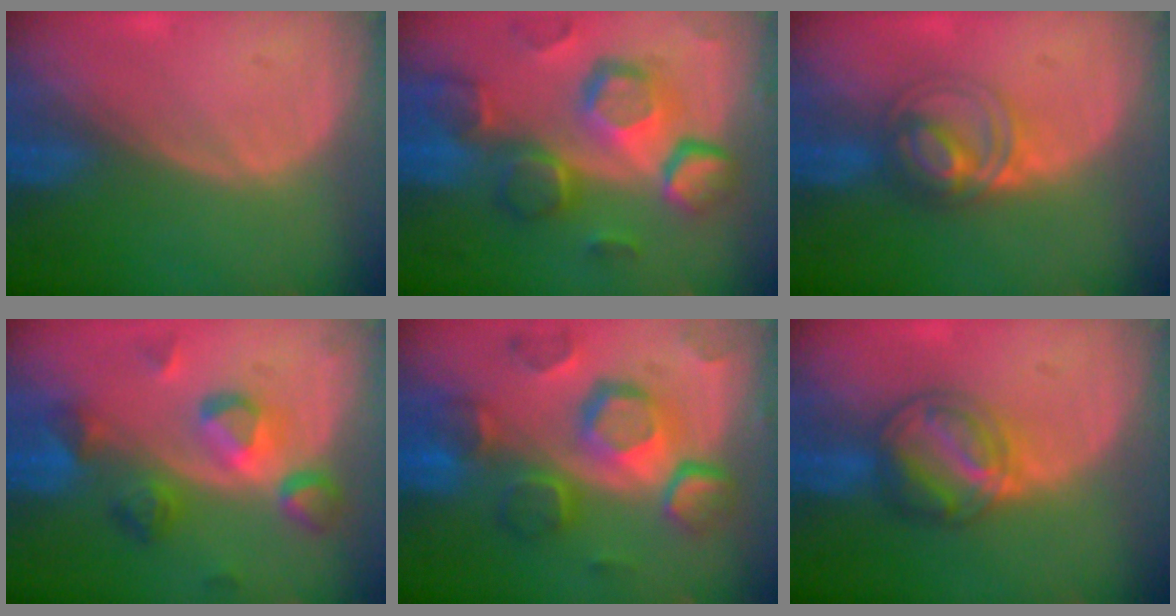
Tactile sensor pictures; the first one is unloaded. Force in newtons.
{"total": 12.5, "press": 10.9, "slide": 6.1}
{"total": 5.9, "press": 5.4, "slide": 2.2}
{"total": 7.6, "press": 7.6, "slide": 0.6}
{"total": 12.3, "press": 10.6, "slide": 6.2}
{"total": 6.2, "press": 6.1, "slide": 1.3}